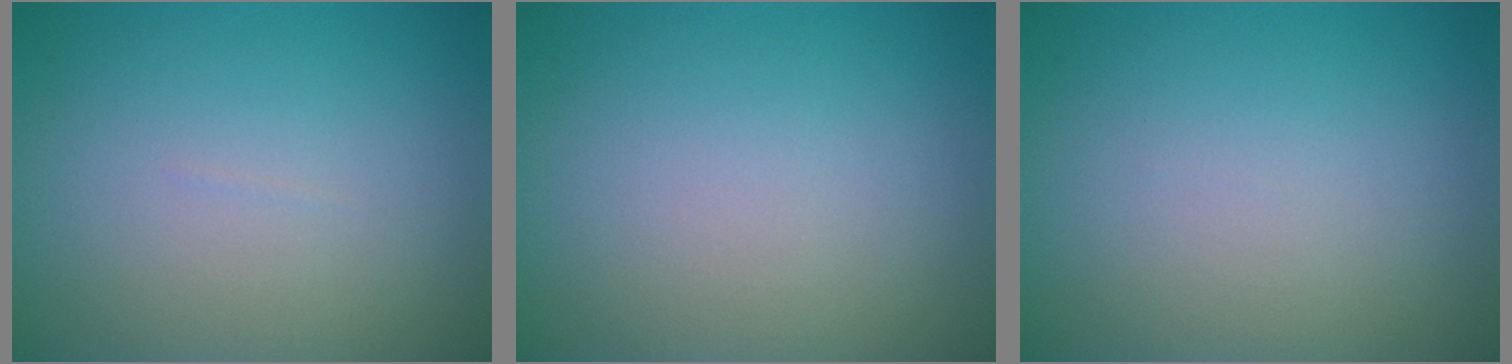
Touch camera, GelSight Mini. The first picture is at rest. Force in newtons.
{"total": 0.0}
{"total": 0.0}